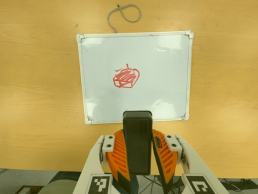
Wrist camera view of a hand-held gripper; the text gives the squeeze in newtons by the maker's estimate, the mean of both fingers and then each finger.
{"total": 9.7, "left": 8.1, "right": 11.2}